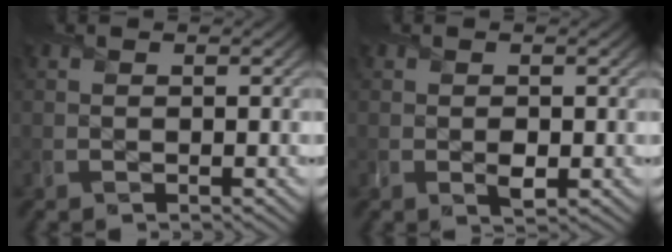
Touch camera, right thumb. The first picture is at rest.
{"total": 1.5, "force": [-0.2, 1.1, 1.0], "torque": [-0.020, -0.007, -0.001]}